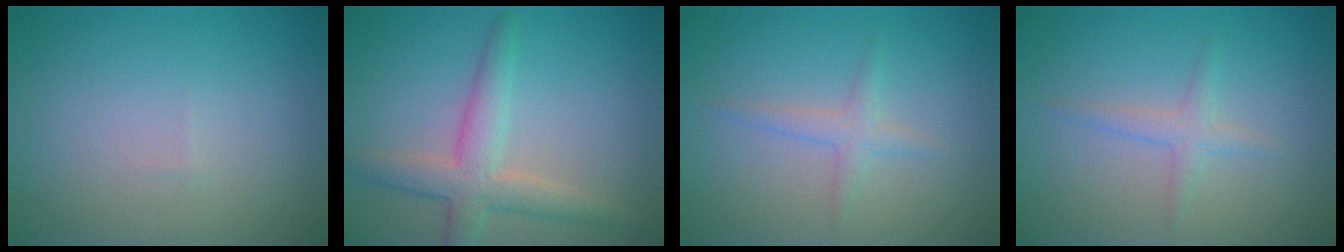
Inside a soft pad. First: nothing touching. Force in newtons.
{"total": 4.2, "press": 4.2, "slide": 0.2}
{"total": 1.6, "press": 1.6, "slide": 0.0}
{"total": 1.6, "press": 1.6, "slide": 0.0}